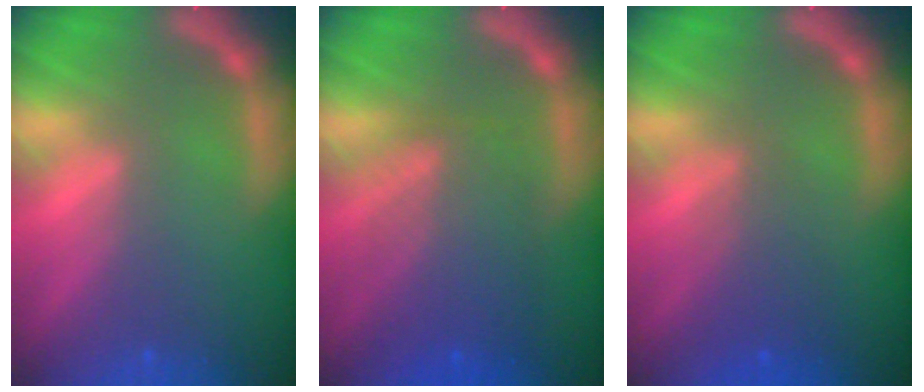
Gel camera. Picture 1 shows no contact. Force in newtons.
{"total": 6.6}
{"total": 3.0}